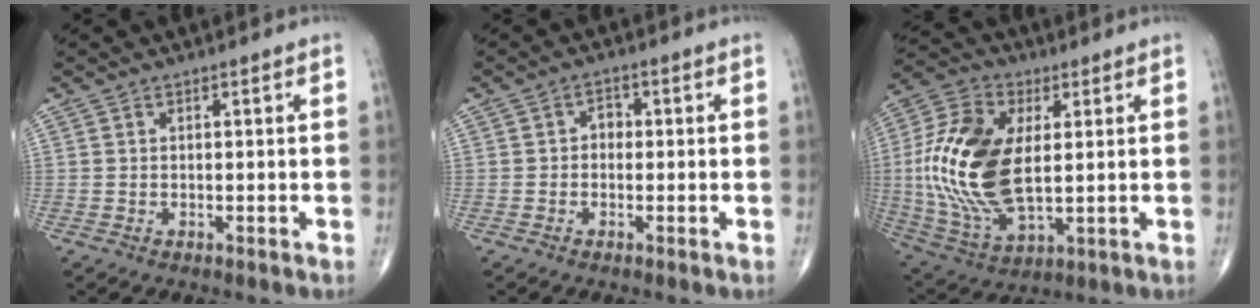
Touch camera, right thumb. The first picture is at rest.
{"total": 2.1, "force": [-0.2, 1.7, 1.3], "torque": [-0.004, 0.009, -0.012]}
{"total": 20.9, "force": [1.6, 11.3, 17.6], "torque": [-0.371, -0.010, 0.033]}